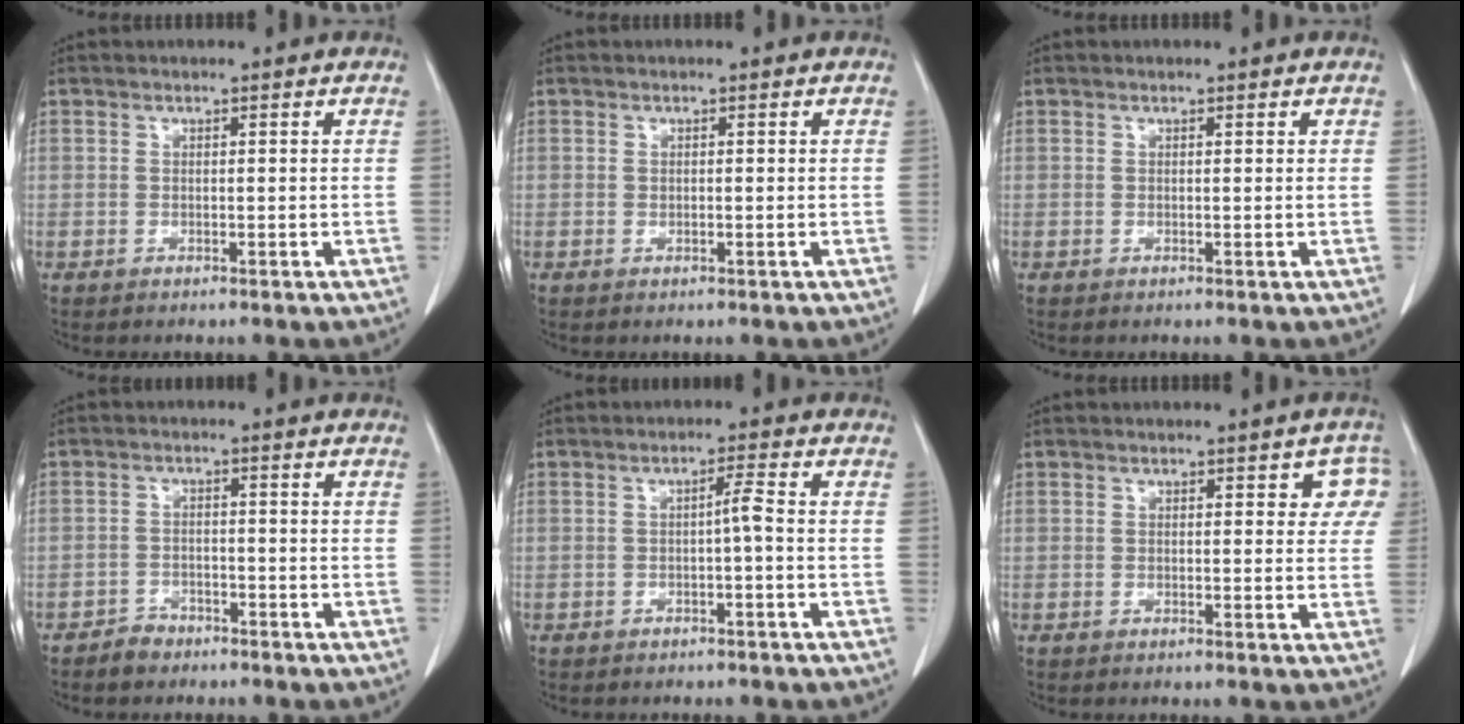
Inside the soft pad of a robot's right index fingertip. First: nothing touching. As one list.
[{"total": 0.0}, {"total": 0.0}, {"total": 2.6, "force": [-2.2, 1.4, 0.3], "torque": [-0.011, 0.004, -0.037]}, {"total": 2.0, "force": [-0.6, -0.1, 1.9], "torque": [-0.032, 0.003, -0.010]}, {"total": 4.2, "force": [1.7, 2.1, 3.2], "torque": [-0.012, 0.006, 0.011]}]